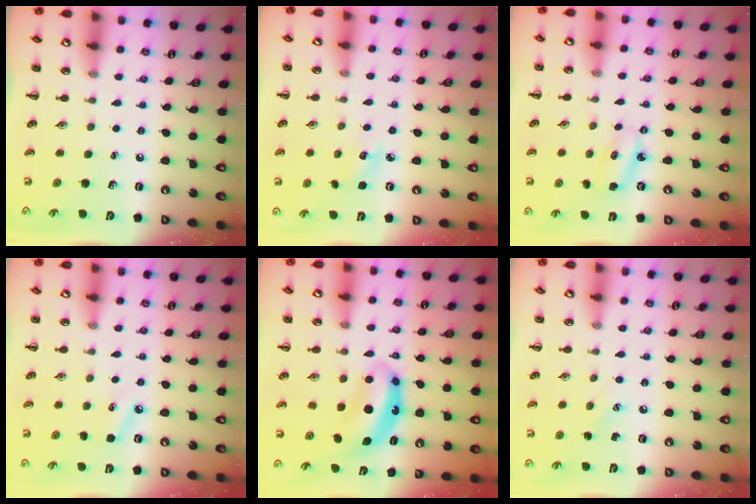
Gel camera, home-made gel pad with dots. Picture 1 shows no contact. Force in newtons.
{"total": 4.5, "press": 4.4, "slide": 1.0}
{"total": 4.1, "press": 4.0, "slide": 0.9}
{"total": 5.2, "press": 5.0, "slide": 1.4}
{"total": 7.6, "press": 7.5, "slide": 1.3}
{"total": 4.9, "press": 4.7, "slide": 1.3}